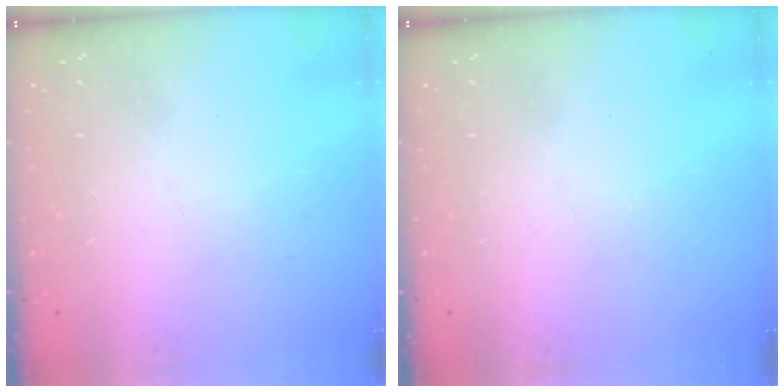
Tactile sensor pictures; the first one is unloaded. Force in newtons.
{"total": 0.0}